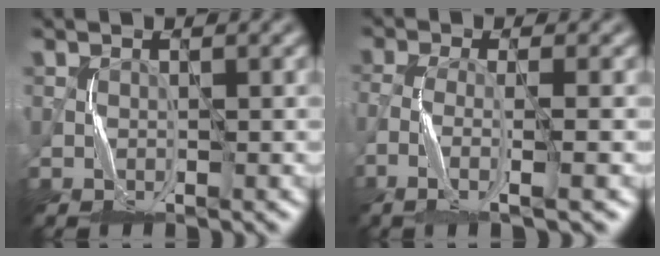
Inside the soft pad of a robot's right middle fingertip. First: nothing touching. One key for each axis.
{"total": 4.0, "fx": -2.4, "fy": 0.6, "fz": 3.1, "tx": -0.057, "ty": -0.007, "tz": -0.059}